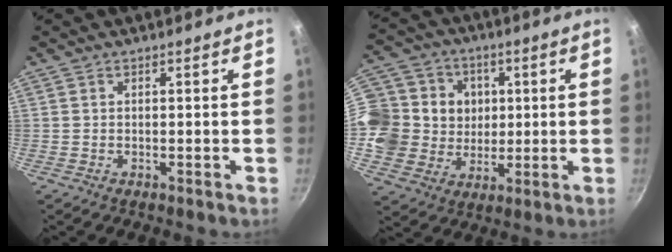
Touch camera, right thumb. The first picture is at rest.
{"total": 18.4, "force": [2.7, 16.5, 7.7], "torque": [-0.143, 0.008, 0.049]}